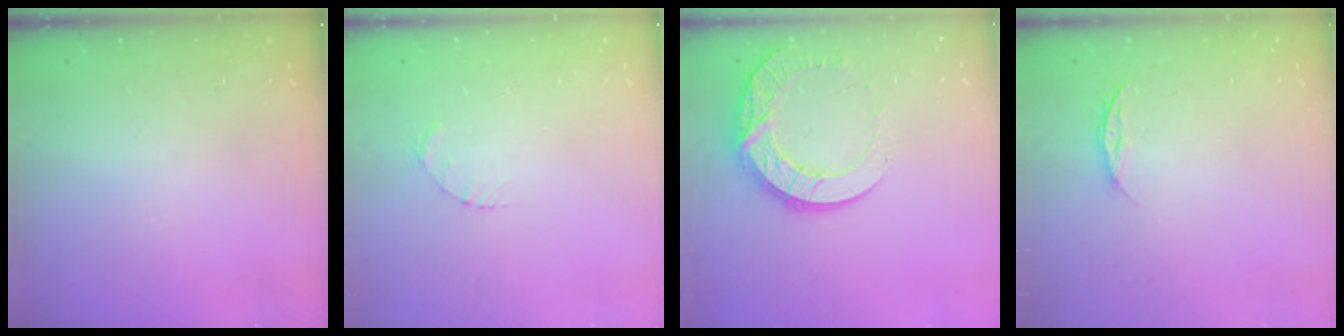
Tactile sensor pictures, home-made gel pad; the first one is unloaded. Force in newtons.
{"total": 1.4, "press": 1.4, "slide": 0.2}
{"total": 14.4, "press": 14.4, "slide": 1.4}
{"total": 4.9, "press": 4.9, "slide": 0.6}